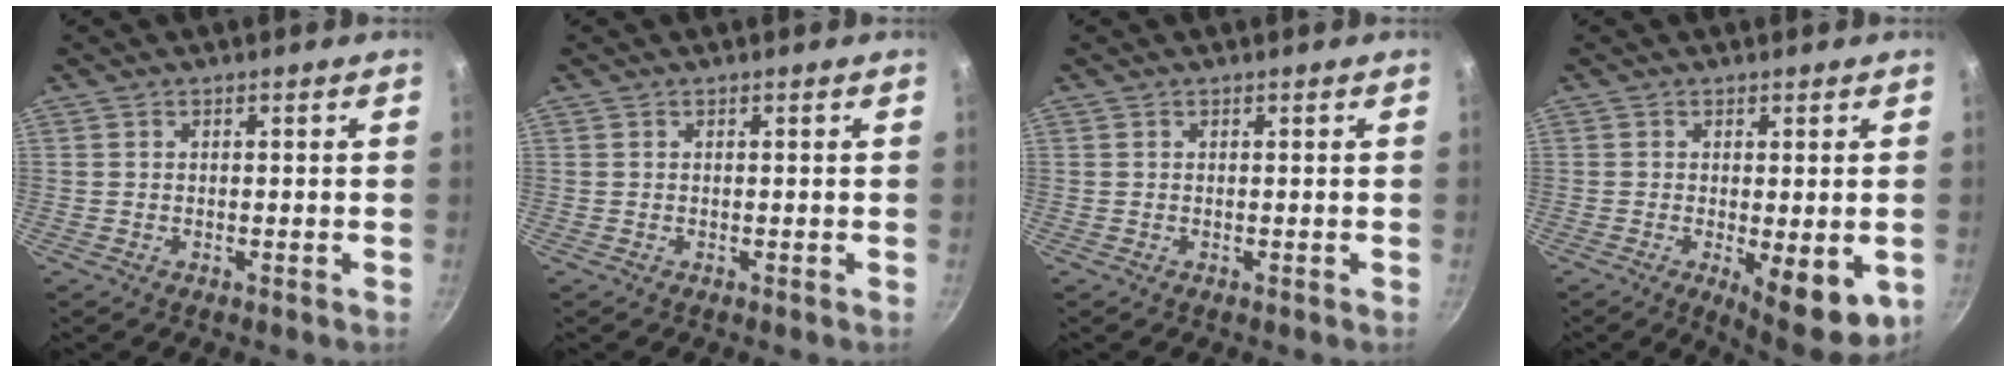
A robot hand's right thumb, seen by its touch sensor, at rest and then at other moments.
{"total": 0.0}
{"total": 0.0}
{"total": 9.9, "force": [-2.8, 3.5, 8.8], "torque": [-0.114, -0.021, -0.033]}